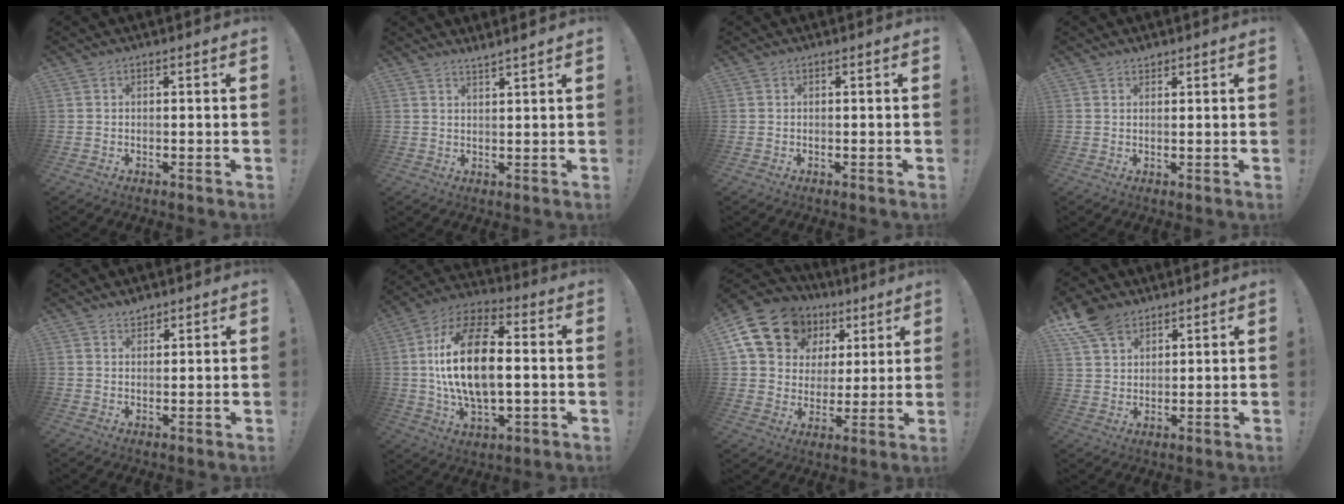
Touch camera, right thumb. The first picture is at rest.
{"total": 2.4, "force": [2.2, -0.5, 1.0], "torque": [-0.017, -0.014, 0.037]}
{"total": 0.0}
{"total": 1.3, "force": [1.1, 0.6, 0.3], "torque": [0.003, -0.005, 0.020]}
{"total": 2.7, "force": [2.3, 1.2, 0.5], "torque": [0.001, -0.016, 0.041]}
{"total": 20.9, "force": [0.7, 11.1, 17.7], "torque": [-0.326, 0.005, 0.004]}
{"total": 18.1, "force": [8.8, 13.6, 8.1], "torque": [-0.134, -0.039, 0.182]}
{"total": 9.2, "force": [6.4, 5.7, 3.5], "torque": [-0.075, -0.028, 0.128]}